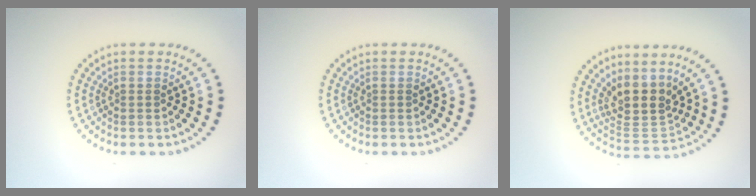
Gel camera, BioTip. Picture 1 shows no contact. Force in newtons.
{"total": 0.0}
{"total": 4.1, "press": 3.2, "slide": 2.5}